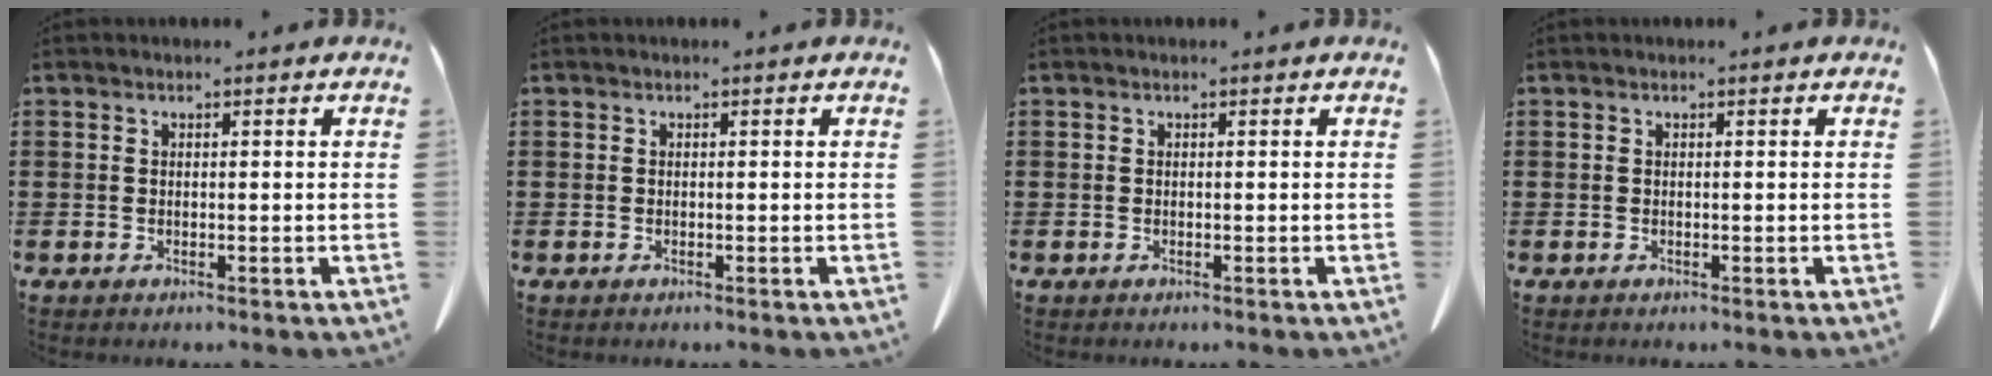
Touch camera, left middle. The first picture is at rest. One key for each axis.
{"total": 0.0}
{"total": 0.0}
{"total": 0.0}